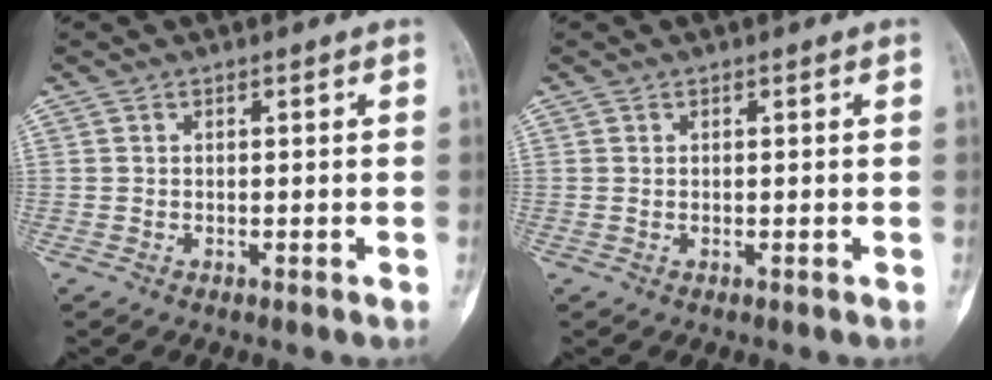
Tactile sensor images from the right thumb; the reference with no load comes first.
{"total": 0.0}